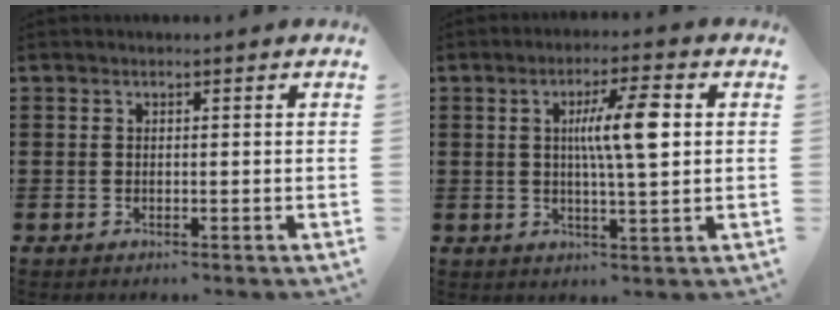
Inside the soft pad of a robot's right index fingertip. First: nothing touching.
{"total": 8.0, "force": [1.5, 1.1, 7.8], "torque": [-0.141, 0.000, 0.017]}